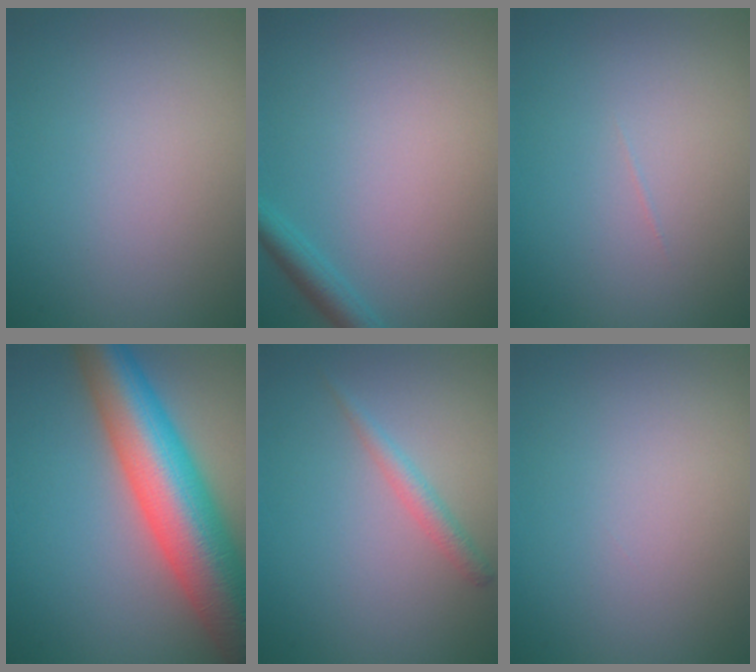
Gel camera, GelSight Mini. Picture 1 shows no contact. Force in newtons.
{"total": 1.9, "press": 1.9, "slide": 0.1}
{"total": 0.0}
{"total": 11.7, "press": 11.7, "slide": 0.4}
{"total": 1.4, "press": 1.4, "slide": 0.1}
{"total": 0.0}